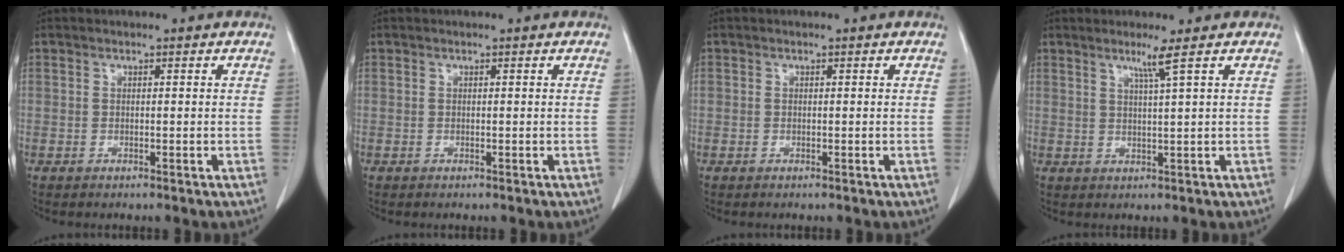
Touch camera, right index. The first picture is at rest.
{"total": 0.0}
{"total": 0.0}
{"total": 2.8, "force": [1.6, -1.1, 2.0], "torque": [-0.042, -0.009, 0.035]}